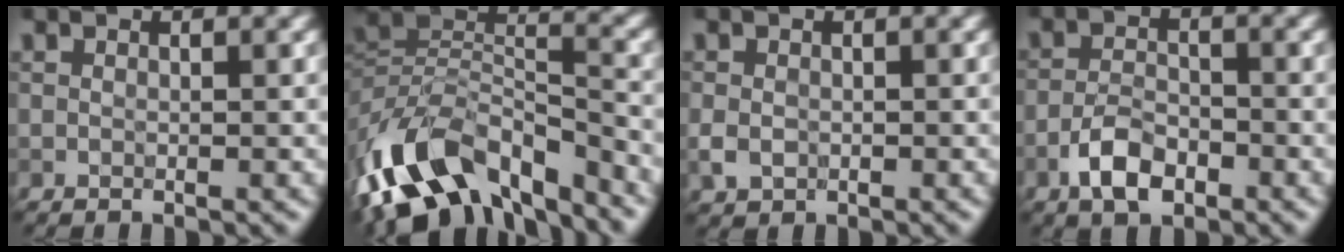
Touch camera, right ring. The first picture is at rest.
{"total": 12.0, "force": [-7.6, 6.1, 7.1], "torque": [-0.142, 0.004, -0.141]}
{"total": 1.9, "force": [-0.4, 1.5, 1.0], "torque": [-0.022, -0.006, -0.009]}
{"total": 3.7, "force": [-2.1, 1.8, 2.5], "torque": [-0.043, 0.004, -0.044]}